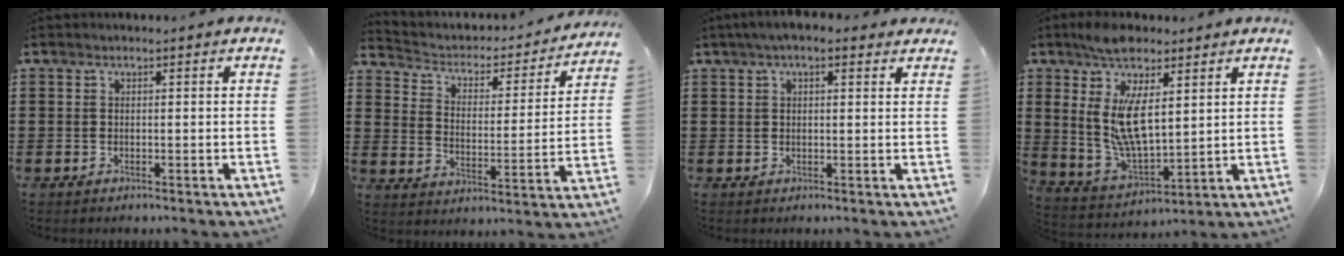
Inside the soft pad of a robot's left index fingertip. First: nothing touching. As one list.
[{"total": 2.6, "force": [2.0, 1.5, 0.8], "torque": [-0.032, -0.020, 0.023]}, {"total": 3.2, "force": [1.8, 1.1, 2.3], "torque": [-0.049, 0.009, 0.032]}, {"total": 11.9, "force": [4.8, 5.1, 9.6], "torque": [-0.207, -0.016, 0.086]}]